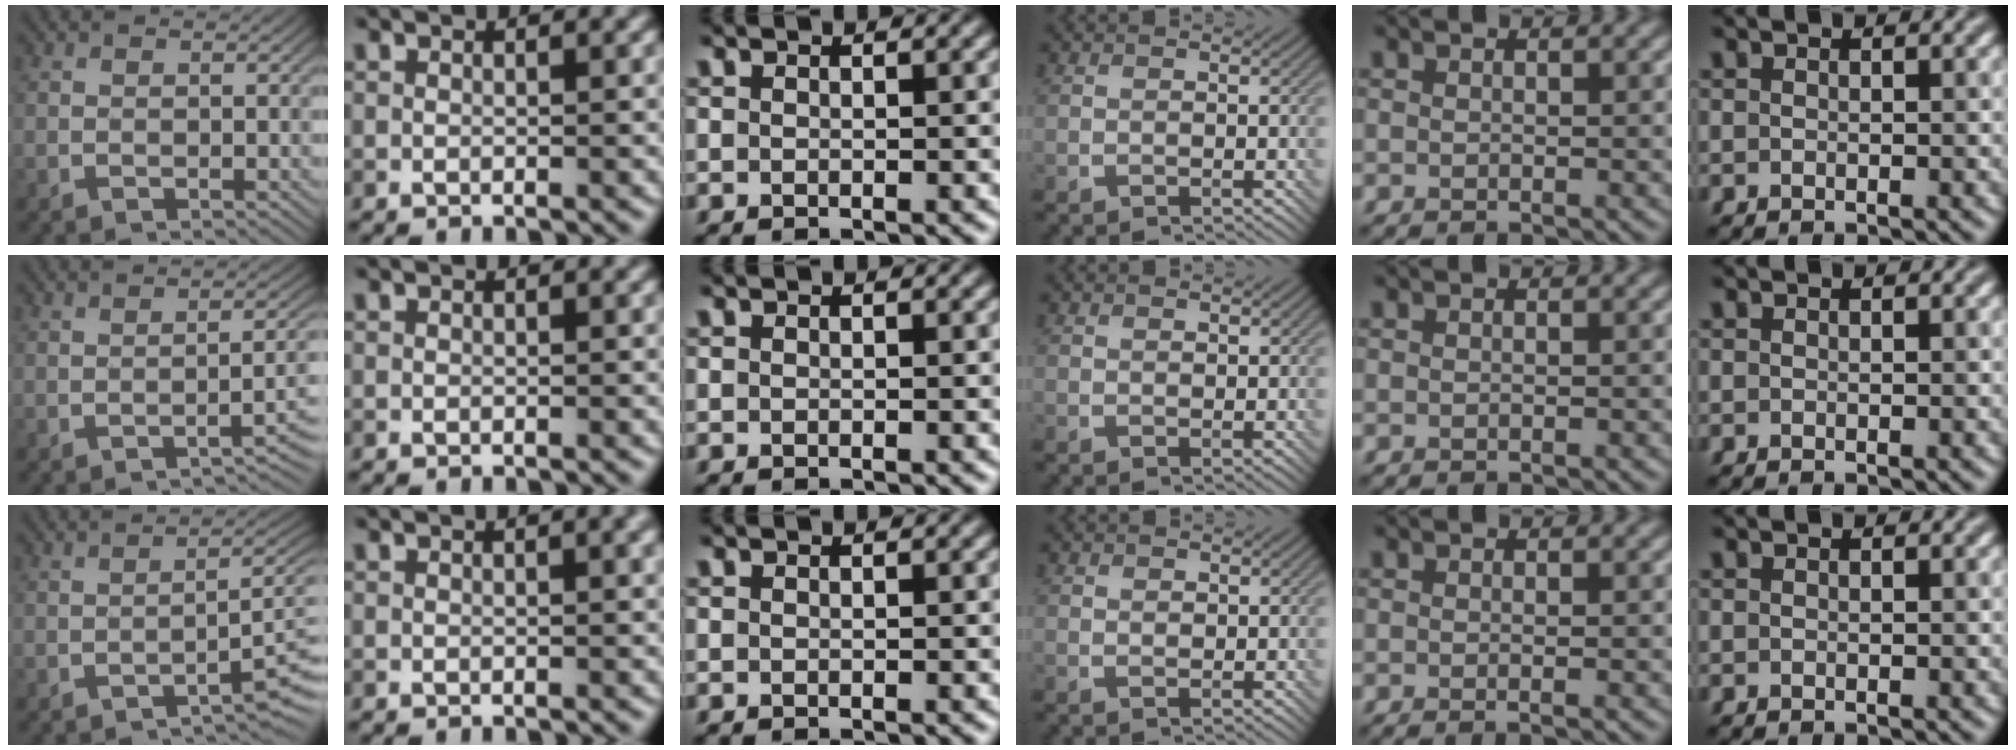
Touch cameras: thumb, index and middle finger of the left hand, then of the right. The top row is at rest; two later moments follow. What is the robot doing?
{"motion": "screw", "object": "bottle cap"}